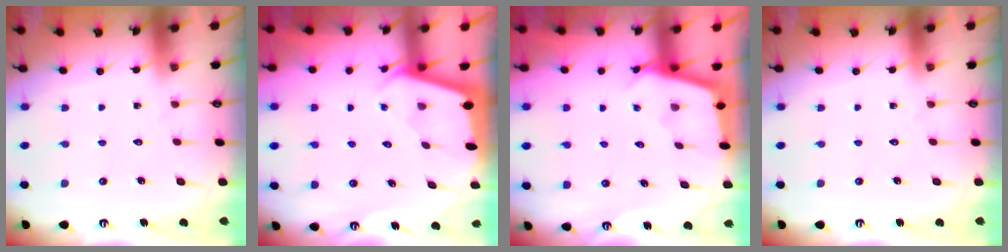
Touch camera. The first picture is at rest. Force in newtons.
{"total": 2.2, "press": 2.2, "slide": 0.1}
{"total": 2.3, "press": 2.3, "slide": 0.2}
{"total": 0.0}